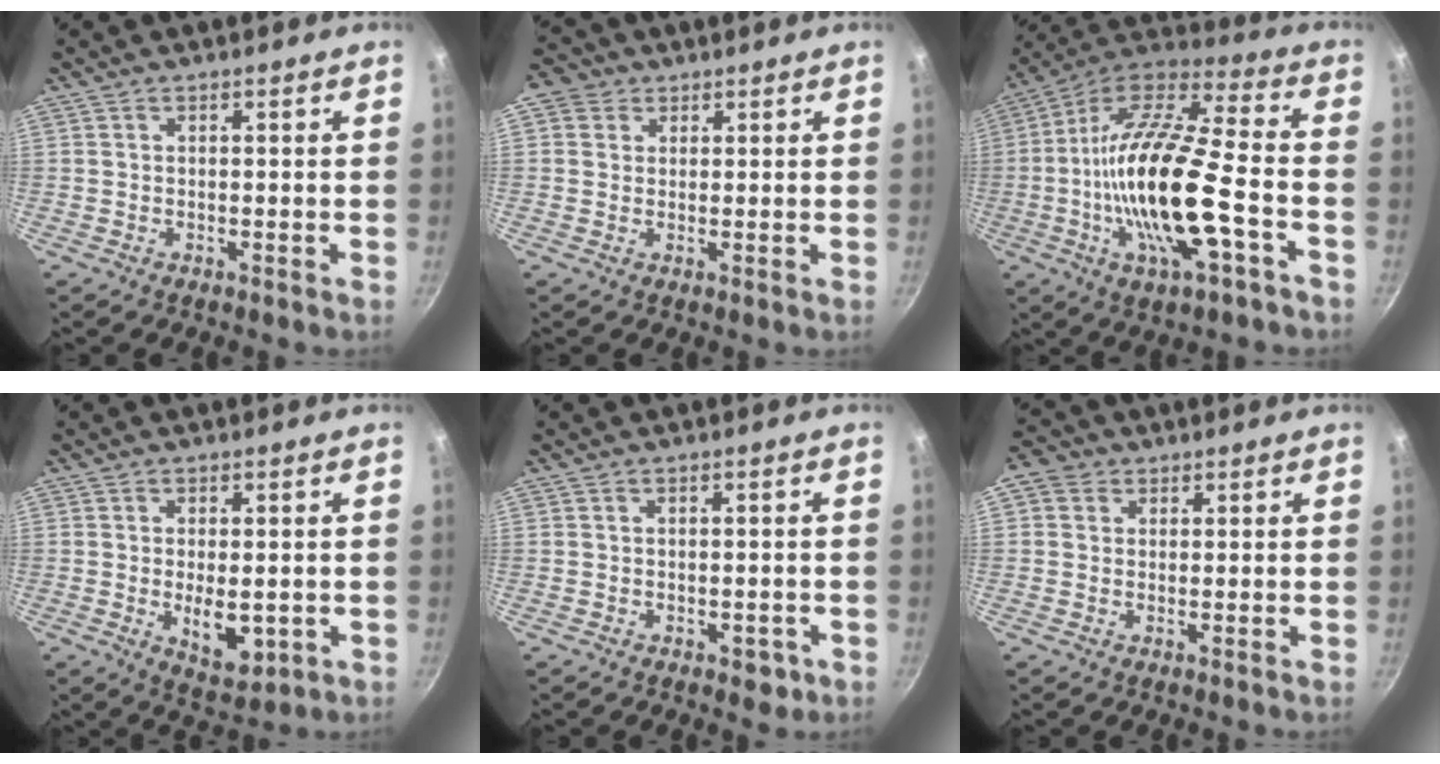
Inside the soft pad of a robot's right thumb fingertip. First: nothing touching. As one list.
[{"total": 4.1, "force": [1.5, 3.6, 1.3], "torque": [0.009, 0.002, 0.015]}, {"total": 23.1, "force": [-5.7, 7.5, 21.0], "torque": [-0.392, 0.020, -0.115]}, {"total": 7.3, "force": [-1.0, 3.8, 6.1], "torque": [-0.083, -0.012, 0.003]}, {"total": 2.9, "force": [-1.3, 1.8, 1.9], "torque": [-0.013, 0.010, -0.004]}, {"total": 3.7, "force": [1.0, 3.2, 1.5], "torque": [-0.009, 0.002, 0.007]}]